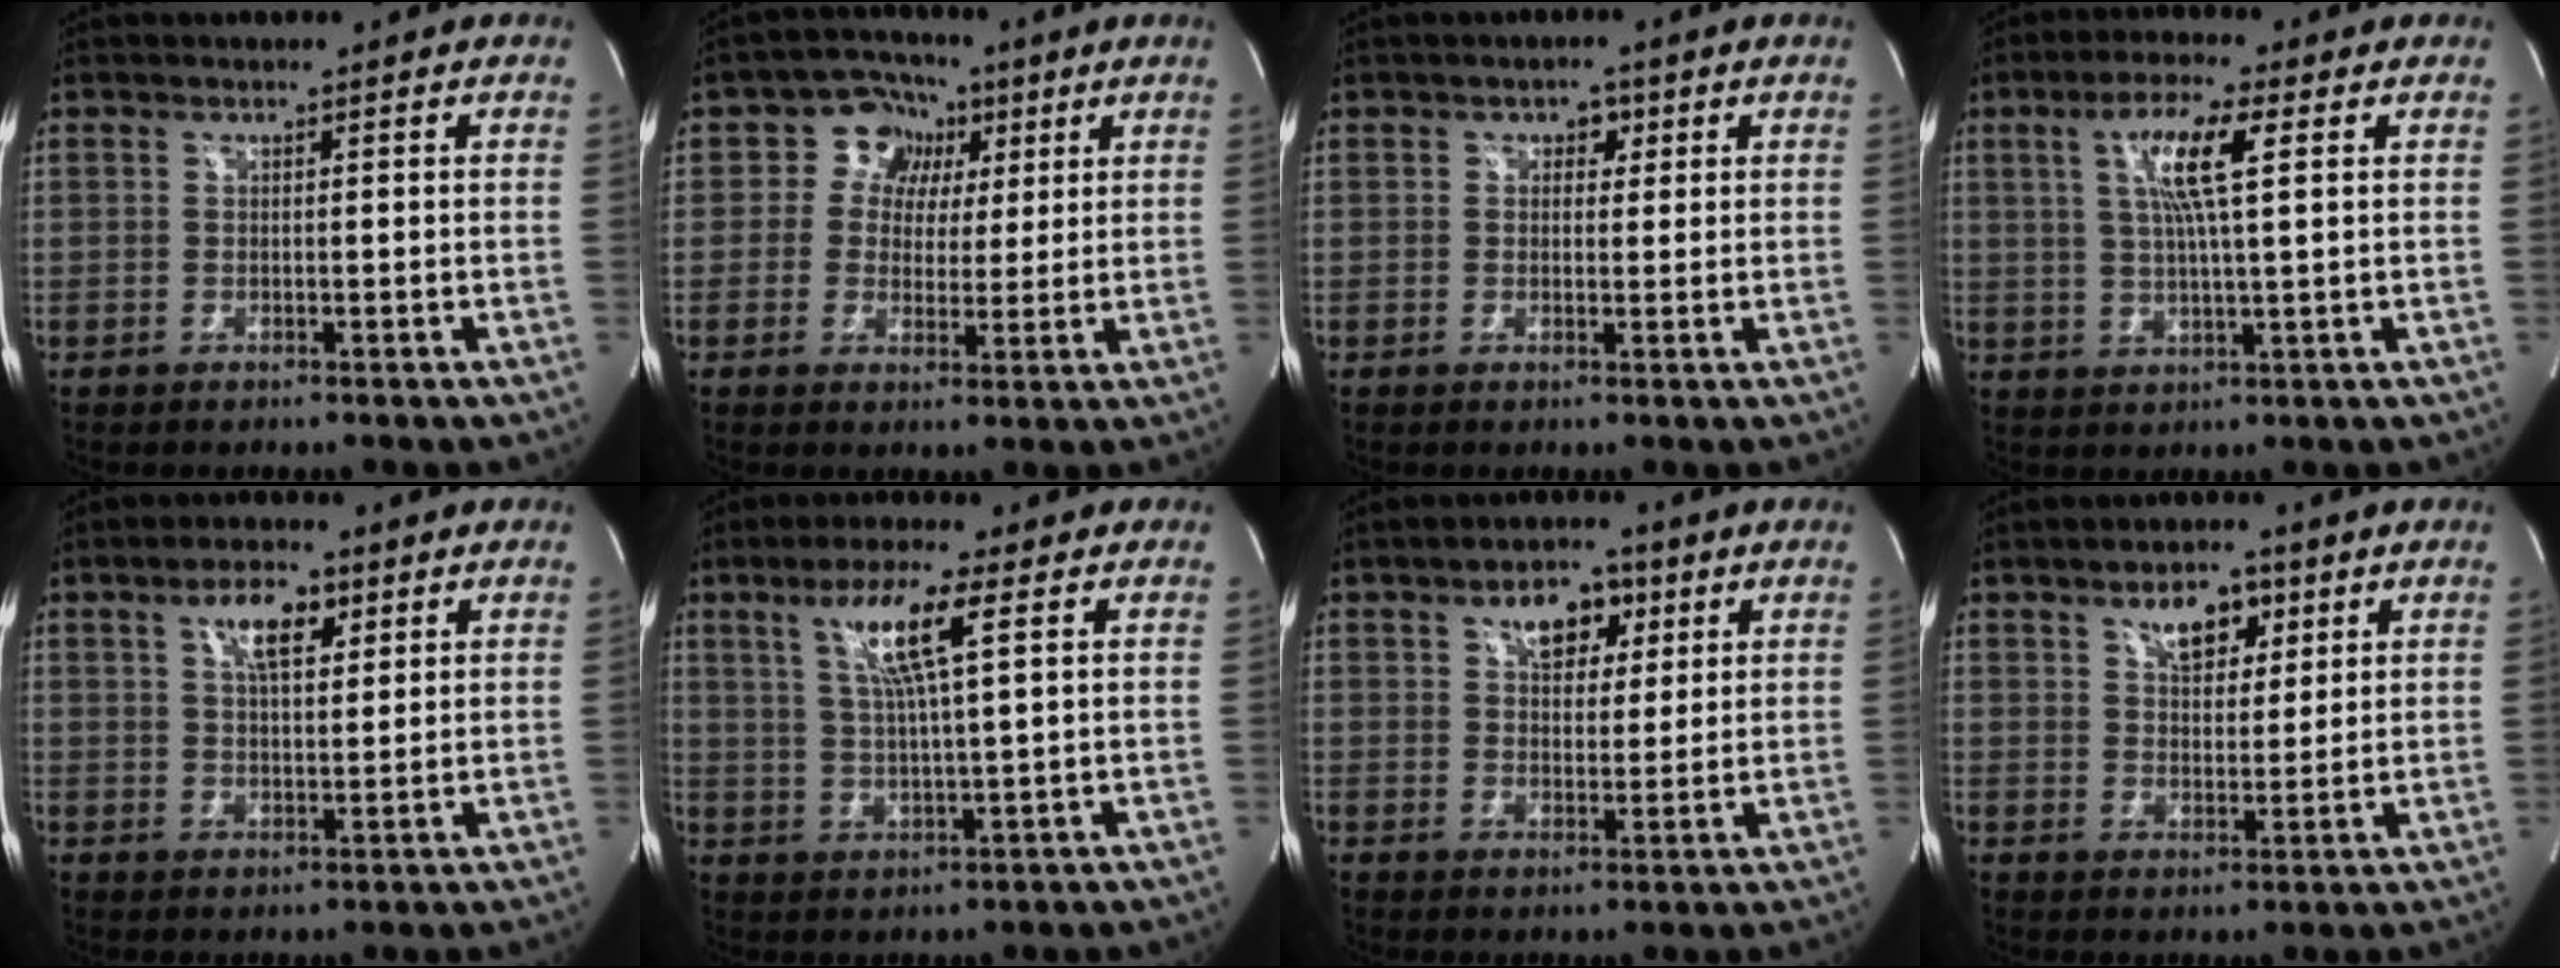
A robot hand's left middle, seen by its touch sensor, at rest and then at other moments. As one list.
[{"total": 6.8, "force": [2.0, 5.8, 2.8], "torque": [-0.037, 0.029, 0.033]}, {"total": 2.2, "force": [0.9, 1.5, 1.3], "torque": [-0.014, 0.010, 0.011]}, {"total": 8.5, "force": [2.6, 0.5, 8.0], "torque": [-0.153, 0.007, 0.048]}, {"total": 6.3, "force": [3.1, 2.2, 5.0], "torque": [-0.090, 0.008, 0.054]}, {"total": 8.6, "force": [3.6, 0.1, 7.8], "torque": [-0.149, 0.005, 0.069]}, {"total": 6.4, "force": [3.2, 3.8, 4.1], "torque": [-0.062, 0.015, 0.053]}, {"total": 6.1, "force": [3.4, 3.2, 4.0], "torque": [-0.063, 0.006, 0.058]}]